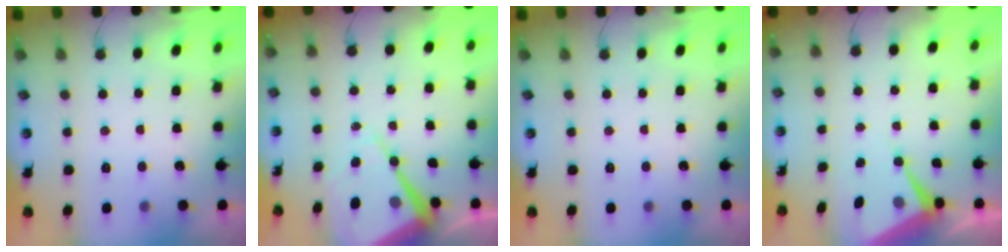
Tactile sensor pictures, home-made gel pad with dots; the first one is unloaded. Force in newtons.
{"total": 14.1, "press": 14.0, "slide": 1.1}
{"total": 0.0}
{"total": 6.7, "press": 6.7, "slide": 0.2}